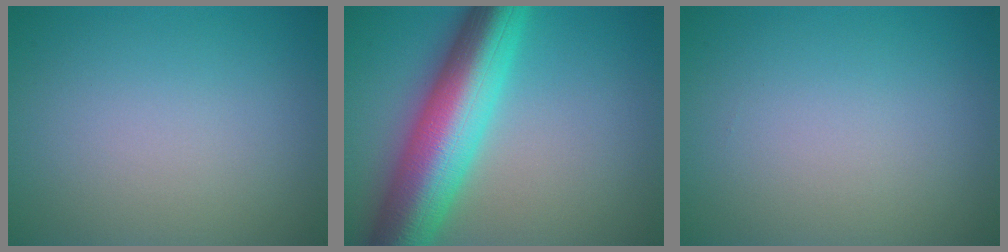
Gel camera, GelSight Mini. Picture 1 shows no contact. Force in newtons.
{"total": 11.4, "press": 11.4, "slide": 0.2}
{"total": 0.0}